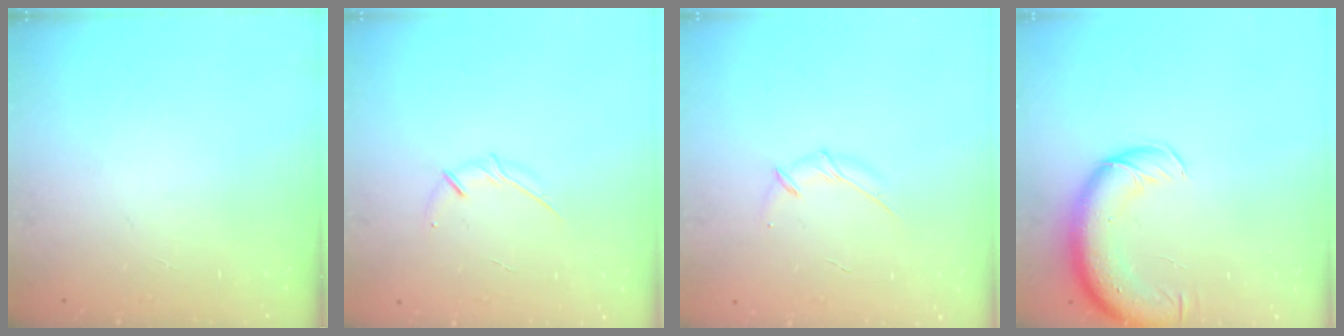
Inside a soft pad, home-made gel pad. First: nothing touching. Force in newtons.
{"total": 5.6, "press": 5.6, "slide": 0.7}
{"total": 5.2, "press": 5.1, "slide": 0.6}
{"total": 11.7, "press": 11.3, "slide": 2.9}